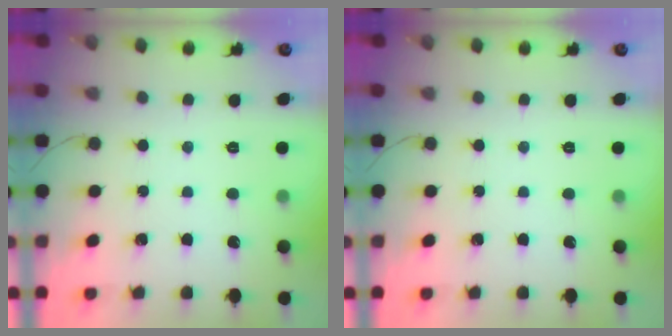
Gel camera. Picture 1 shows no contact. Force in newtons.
{"total": 0.0}